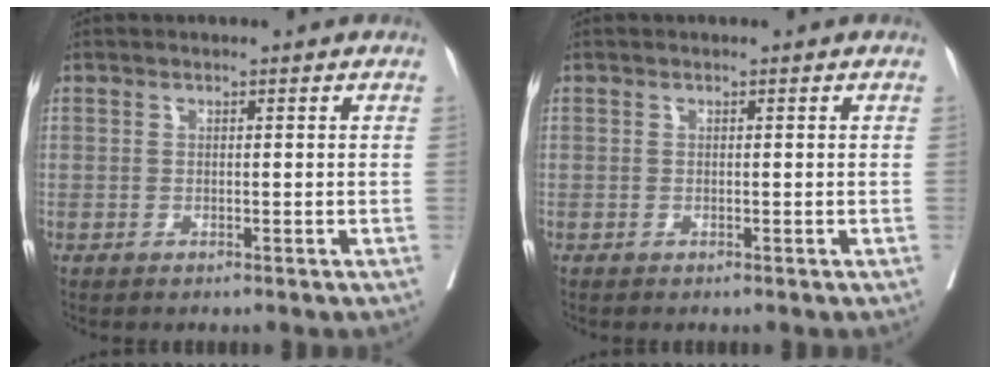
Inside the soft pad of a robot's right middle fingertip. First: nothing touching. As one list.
[{"total": 0.0}]